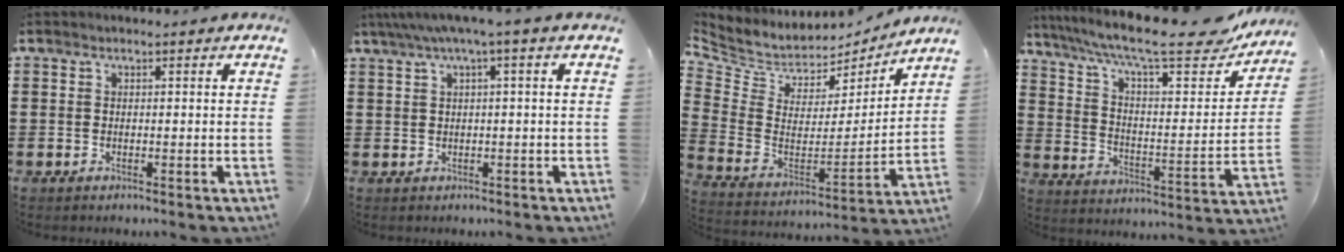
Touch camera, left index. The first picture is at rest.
{"total": 2.6, "force": [0.6, -0.3, 2.5], "torque": [-0.047, -0.004, 0.008]}
{"total": 5.2, "force": [4.2, 3.0, 0.7], "torque": [-0.049, -0.041, 0.073]}
{"total": 13.2, "force": [10.3, 1.8, 8.1], "torque": [-0.167, -0.062, 0.168]}